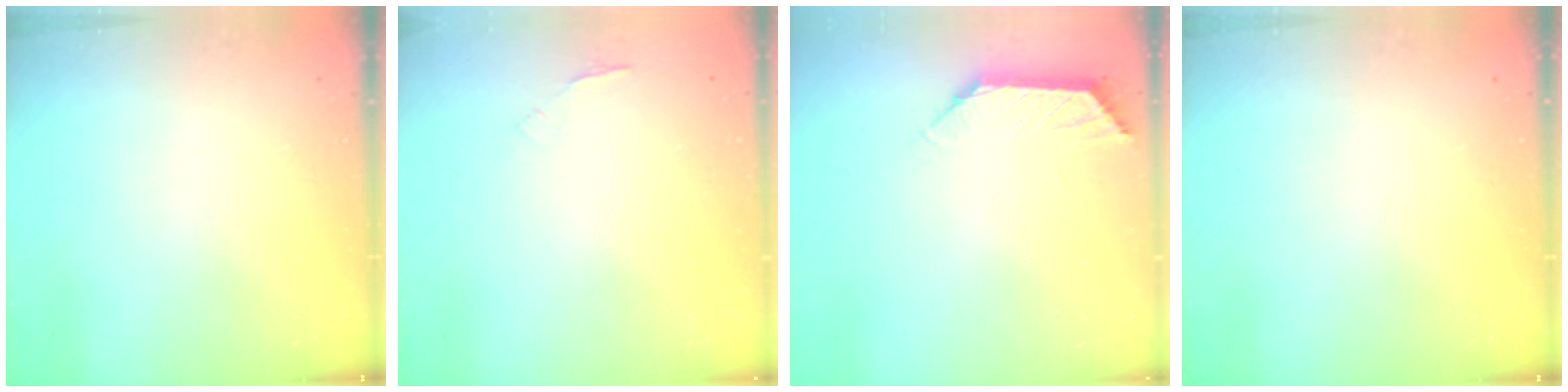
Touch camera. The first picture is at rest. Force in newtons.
{"total": 1.1, "press": 1.0, "slide": 0.5}
{"total": 1.5, "press": 1.5, "slide": 0.5}
{"total": 0.0}